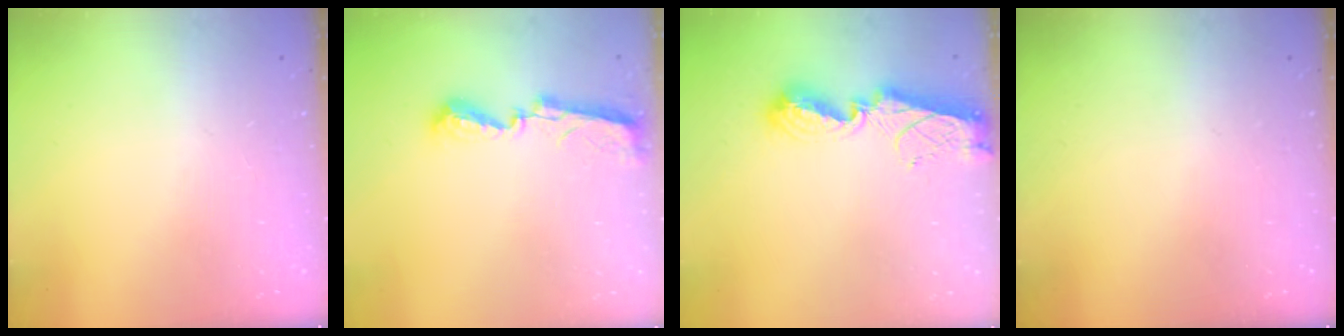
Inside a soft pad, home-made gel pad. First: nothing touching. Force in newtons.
{"total": 8.0, "press": 8.0, "slide": 0.4}
{"total": 10.2, "press": 10.1, "slide": 1.1}
{"total": 0.0}